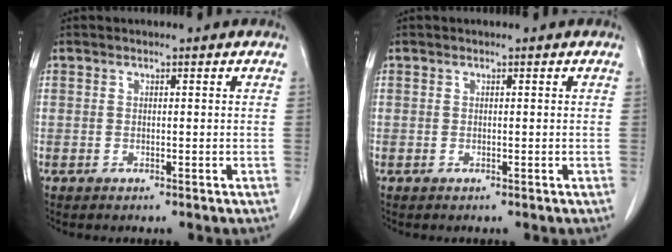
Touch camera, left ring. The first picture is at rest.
{"total": 0.0}